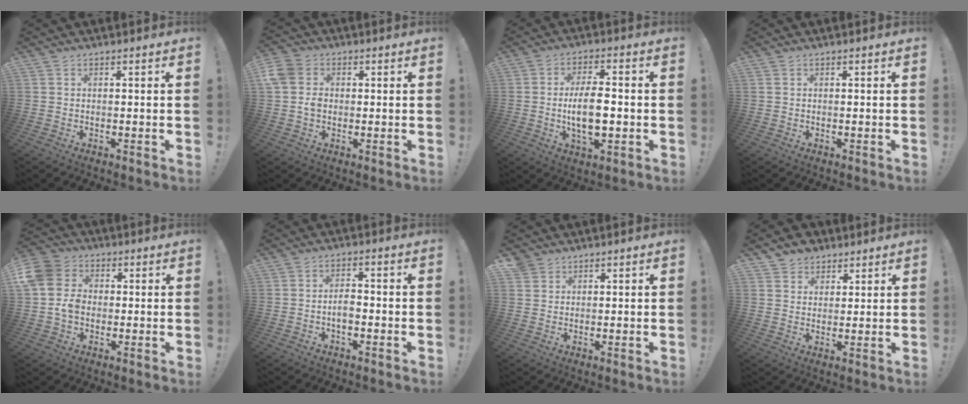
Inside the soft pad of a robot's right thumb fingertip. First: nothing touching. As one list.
[{"total": 6.2, "force": [0.0, 5.3, 3.3], "torque": [-0.062, 0.002, -0.002]}, {"total": 10.9, "force": [-1.3, 4.6, 9.8], "torque": [-0.164, -0.003, -0.027]}, {"total": 0.0}, {"total": 9.8, "force": [-0.5, 8.4, 5.1], "torque": [-0.105, 0.010, -0.008]}, {"total": 3.6, "force": [-1.3, 1.8, 2.8], "torque": [-0.048, 0.001, -0.028]}, {"total": 2.5, "force": [2.0, 1.5, 0.4], "torque": [-0.006, -0.011, 0.037]}, {"total": 4.9, "force": [3.1, 3.8, 0.3], "torque": [-0.005, -0.019, 0.059]}]